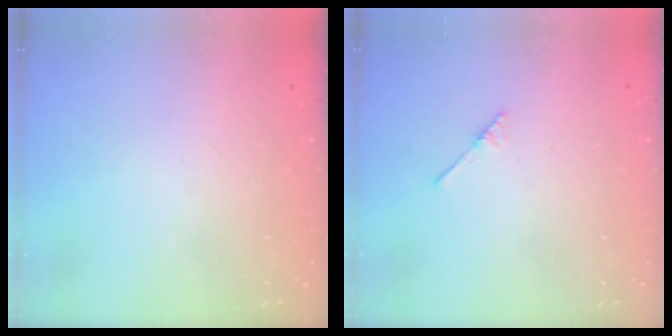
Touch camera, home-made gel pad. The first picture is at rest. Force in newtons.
{"total": 1.9, "press": 1.8, "slide": 0.3}